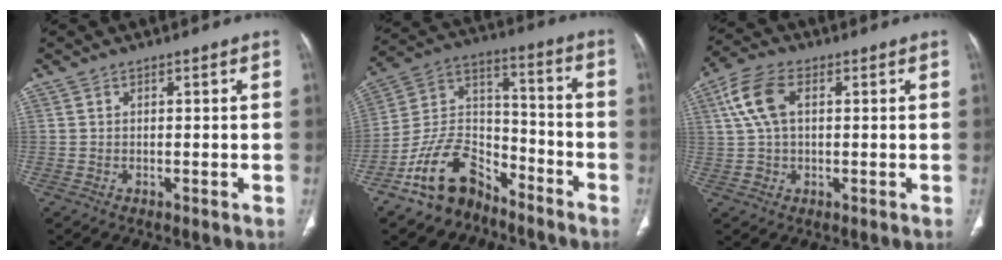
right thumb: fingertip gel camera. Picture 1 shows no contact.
{"total": 14.1, "force": [-10.0, 8.1, 5.7], "torque": [-0.082, 0.097, -0.188]}
{"total": 8.1, "force": [2.0, 4.9, 6.2], "torque": [-0.134, 0.019, 0.039]}